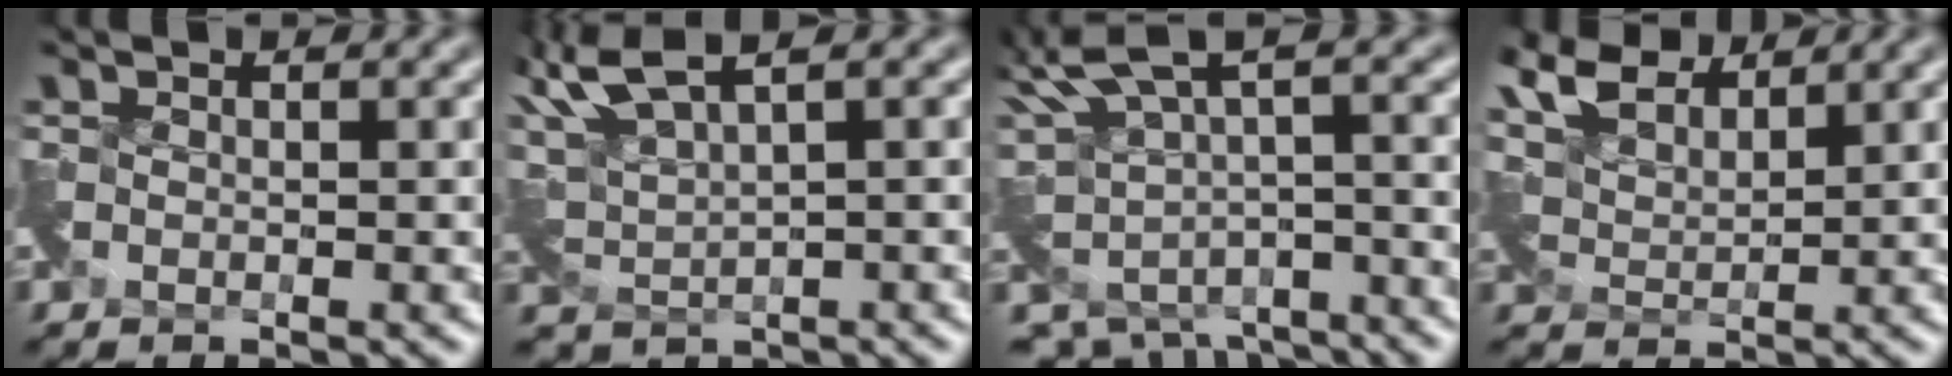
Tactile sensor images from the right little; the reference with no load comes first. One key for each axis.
{"total": 4.6, "fx": 3.6, "fy": 1.4, "fz": 2.5, "tx": -0.072, "ty": 0.009, "tz": 0.074}
{"total": 5.5, "fx": -0.7, "fy": 3.0, "fz": 4.6, "tx": -0.103, "ty": -0.029, "tz": 0.006}
{"total": 6.1, "fx": 5.2, "fy": 2.1, "fz": 2.3, "tx": -0.071, "ty": 0.010, "tz": 0.098}